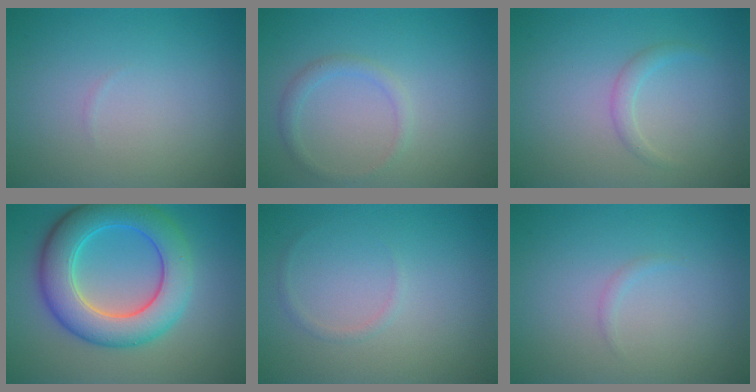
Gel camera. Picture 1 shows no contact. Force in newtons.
{"total": 1.4, "press": 1.4, "slide": 0.0}
{"total": 1.2, "press": 1.2, "slide": 0.1}
{"total": 8.3, "press": 8.3, "slide": 0.2}
{"total": 0.6, "press": 0.6, "slide": 0.1}
{"total": 0.5, "press": 0.5, "slide": 0.1}